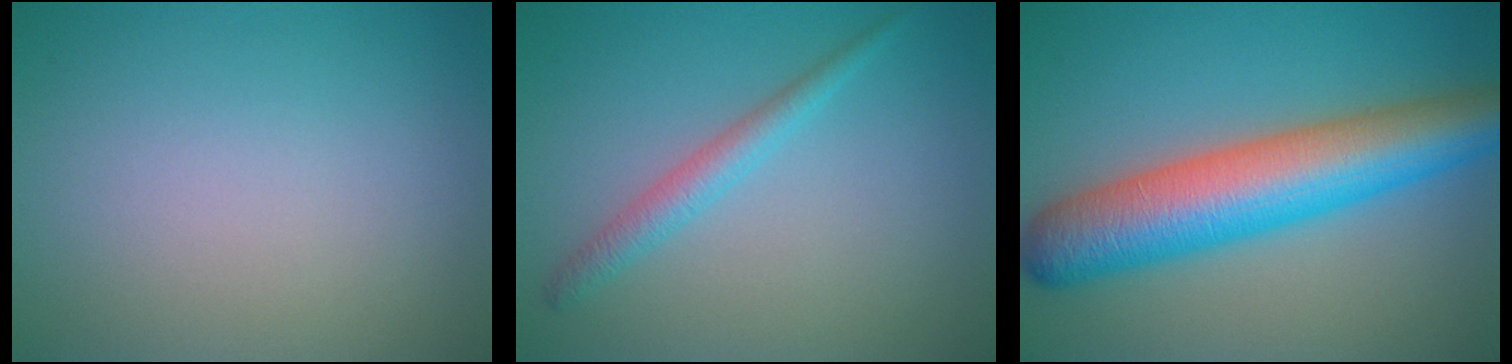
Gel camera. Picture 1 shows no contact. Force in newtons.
{"total": 2.2, "press": 2.2, "slide": 0.1}
{"total": 10.2, "press": 10.2, "slide": 0.2}